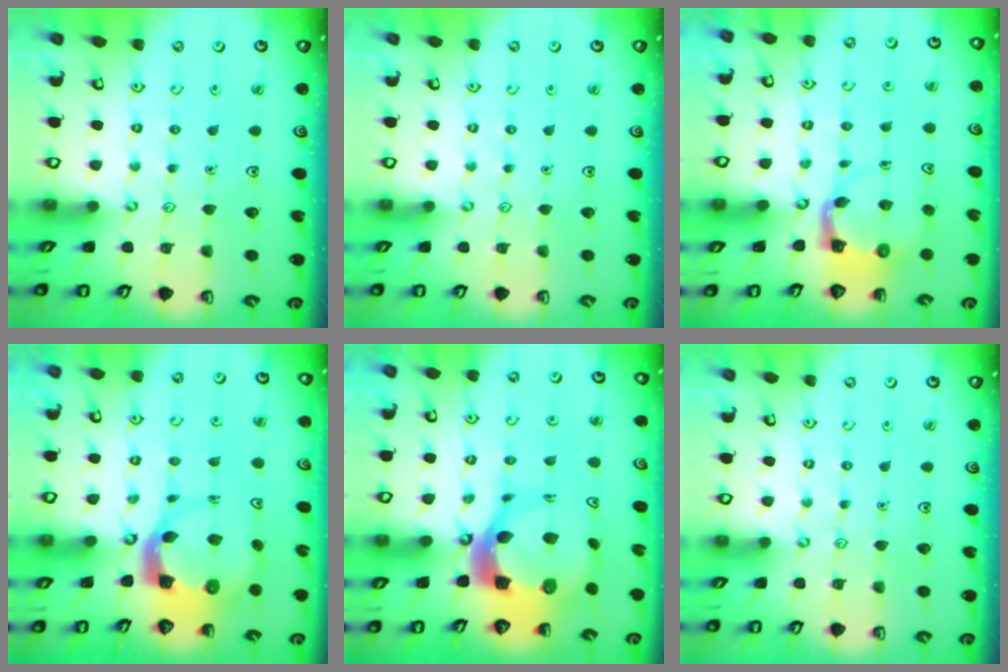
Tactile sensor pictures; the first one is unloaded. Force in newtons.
{"total": 0.0}
{"total": 3.9, "press": 3.9, "slide": 0.8}
{"total": 4.7, "press": 4.6, "slide": 0.7}
{"total": 10.1, "press": 10.0, "slide": 1.5}
{"total": 0.0}